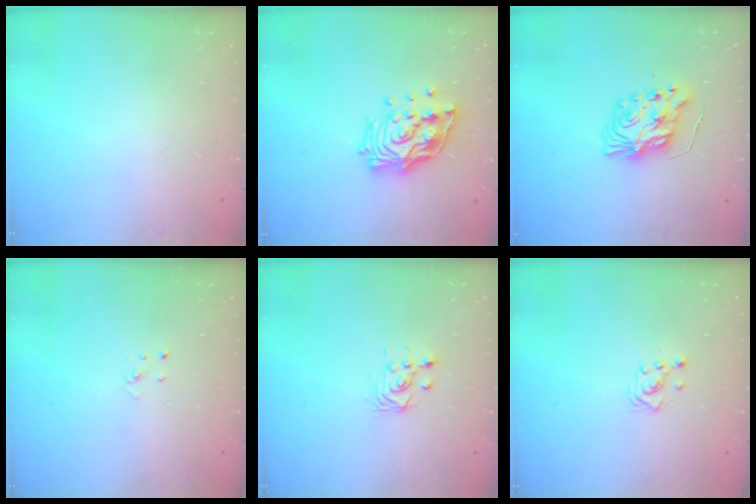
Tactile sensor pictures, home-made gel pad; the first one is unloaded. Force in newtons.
{"total": 17.0, "press": 16.9, "slide": 2.0}
{"total": 8.2, "press": 8.2, "slide": 0.6}
{"total": 1.9, "press": 1.9, "slide": 0.2}
{"total": 3.3, "press": 3.1, "slide": 1.0}
{"total": 2.9, "press": 2.8, "slide": 0.3}